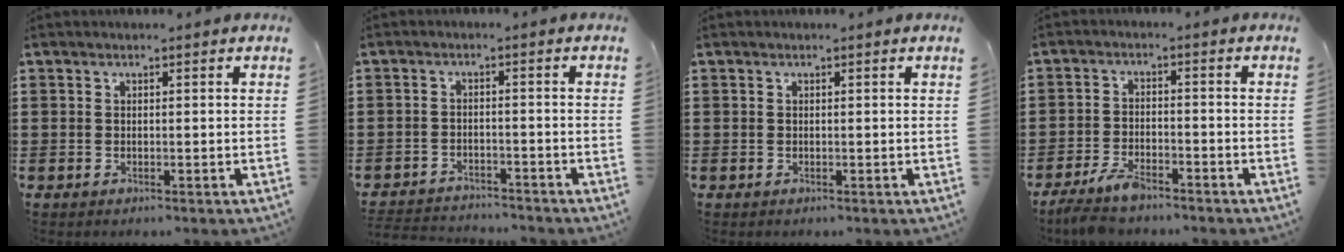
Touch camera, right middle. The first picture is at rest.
{"total": 2.8, "force": [-2.8, 0.2, 0.0], "torque": [-0.007, -0.003, -0.061]}
{"total": 0.0}
{"total": 4.4, "force": [-3.8, 0.9, 1.9], "torque": [-0.054, -0.005, -0.081]}